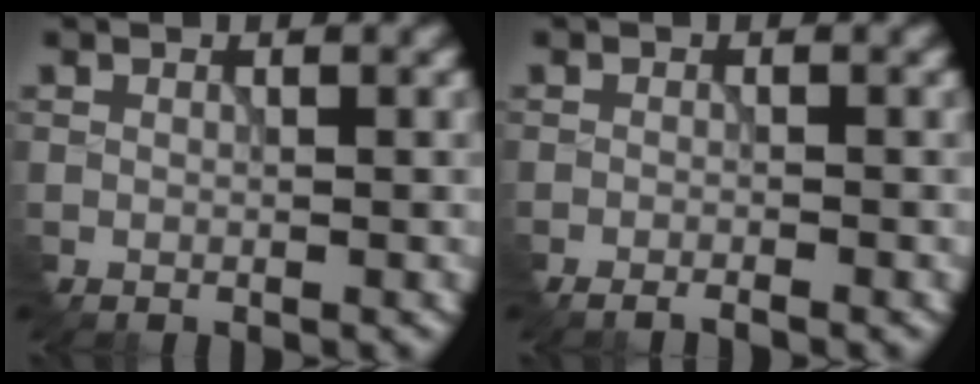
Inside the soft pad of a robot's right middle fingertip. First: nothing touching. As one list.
[{"total": 1.7, "force": [-1.5, -0.1, 0.8], "torque": [-0.017, -0.007, -0.027]}]